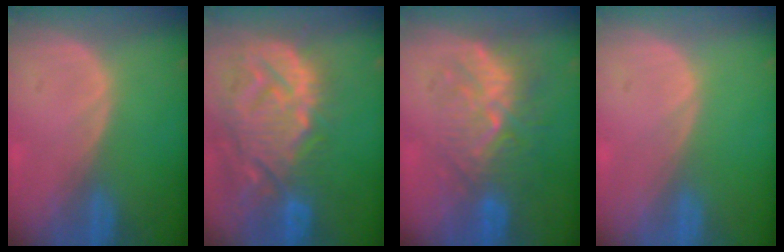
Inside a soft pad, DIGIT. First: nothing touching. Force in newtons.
{"total": 14.3, "press": 12.3, "slide": 7.4}
{"total": 9.3, "press": 8.6, "slide": 3.5}
{"total": 0.0}